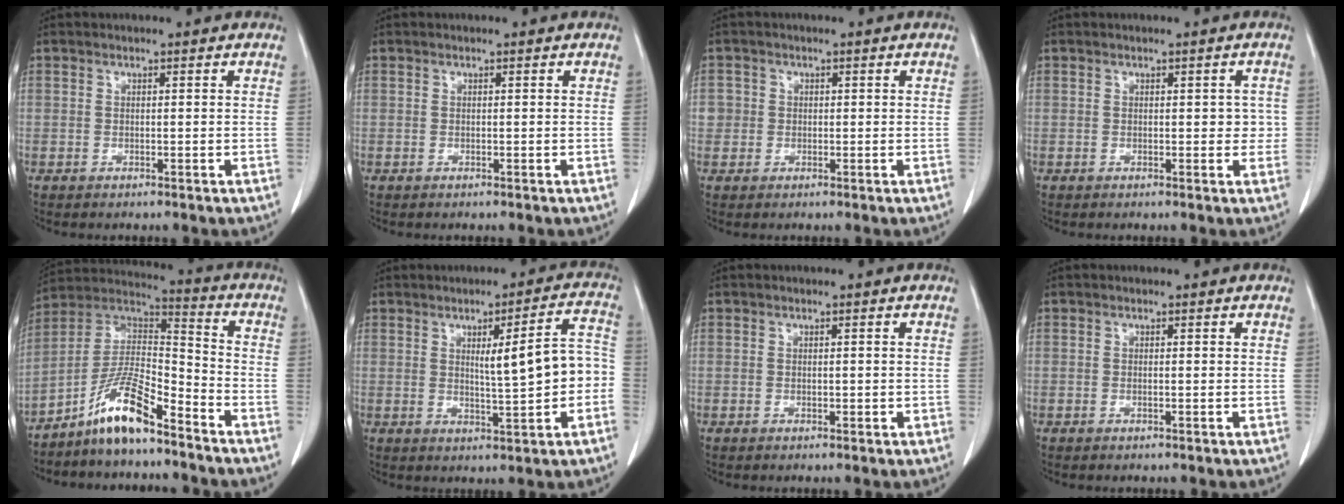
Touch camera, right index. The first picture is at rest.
{"total": 0.0}
{"total": 2.5, "force": [0.2, 2.5, 0.1], "torque": [0.014, 0.006, 0.003]}
{"total": 2.4, "force": [0.3, 1.5, 1.8], "torque": [-0.012, 0.010, 0.005]}
{"total": 11.6, "force": [-8.2, 2.2, 7.9], "torque": [-0.157, 0.017, -0.155]}
{"total": 8.9, "force": [-0.3, 1.3, 8.8], "torque": [-0.116, 0.024, 0.002]}
{"total": 0.7, "force": [-0.1, 0.6, 0.4], "torque": [-0.005, 0.001, 0.000]}
{"total": 0.0}